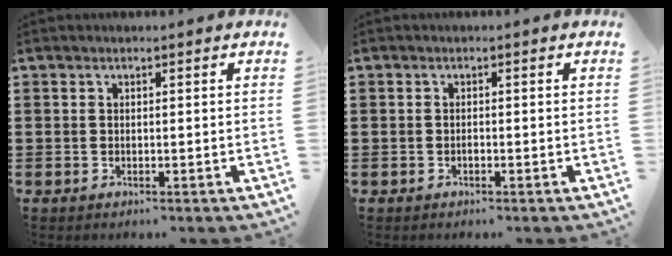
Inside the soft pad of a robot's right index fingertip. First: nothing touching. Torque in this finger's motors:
{"motor_torque": [2.14, 0.00, 0.08, 0.01]}